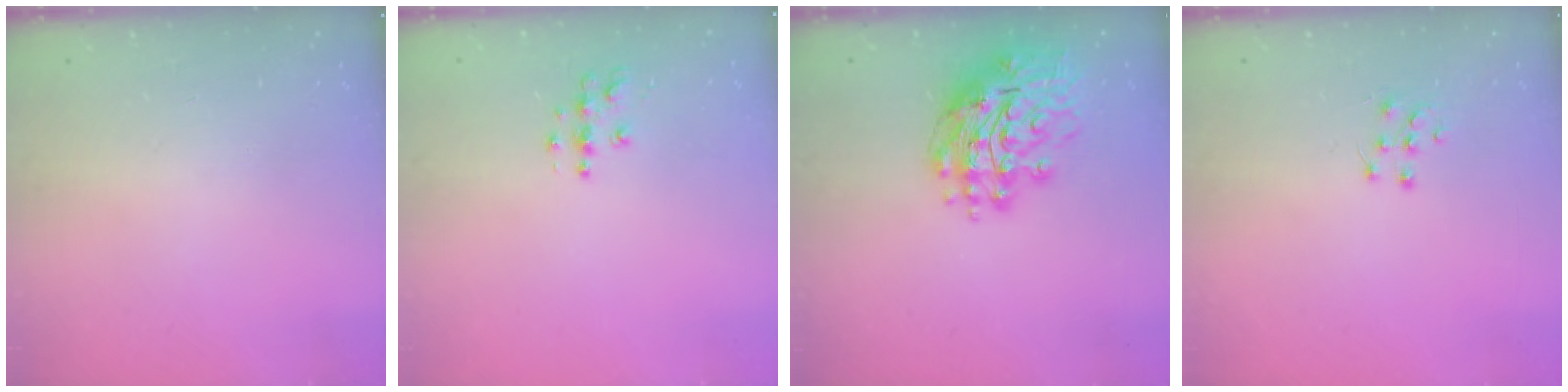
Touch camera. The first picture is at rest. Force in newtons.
{"total": 5.8, "press": 5.8, "slide": 0.2}
{"total": 14.3, "press": 14.2, "slide": 1.9}
{"total": 5.5, "press": 5.5, "slide": 0.6}